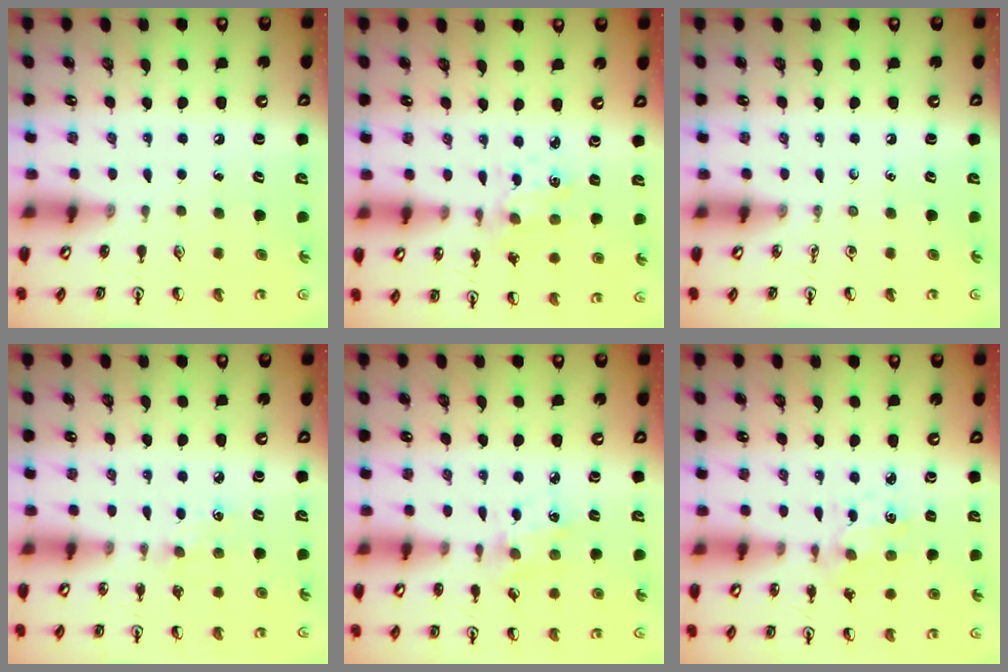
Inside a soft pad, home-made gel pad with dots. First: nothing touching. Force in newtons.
{"total": 1.4, "press": 1.4, "slide": 0.3}
{"total": 0.0}
{"total": 2.8, "press": 2.7, "slide": 0.4}
{"total": 2.5, "press": 2.5, "slide": 0.4}
{"total": 1.7, "press": 1.7, "slide": 0.3}